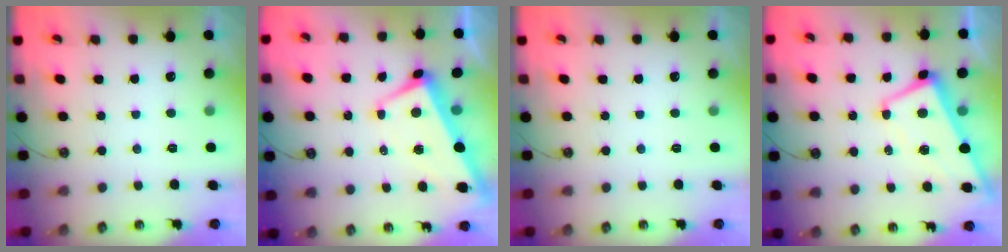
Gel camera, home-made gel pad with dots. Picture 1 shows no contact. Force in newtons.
{"total": 1.1, "press": 0.4, "slide": 1.0}
{"total": 0.0}
{"total": 1.0, "press": 0.5, "slide": 0.8}